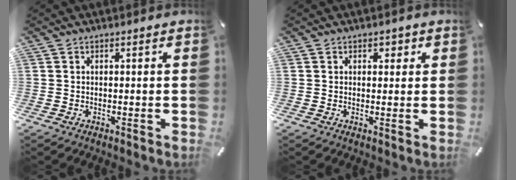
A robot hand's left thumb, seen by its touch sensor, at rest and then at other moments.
{"total": 1.6, "force": [0.6, 1.3, 0.6], "torque": [0.003, -0.001, 0.006]}